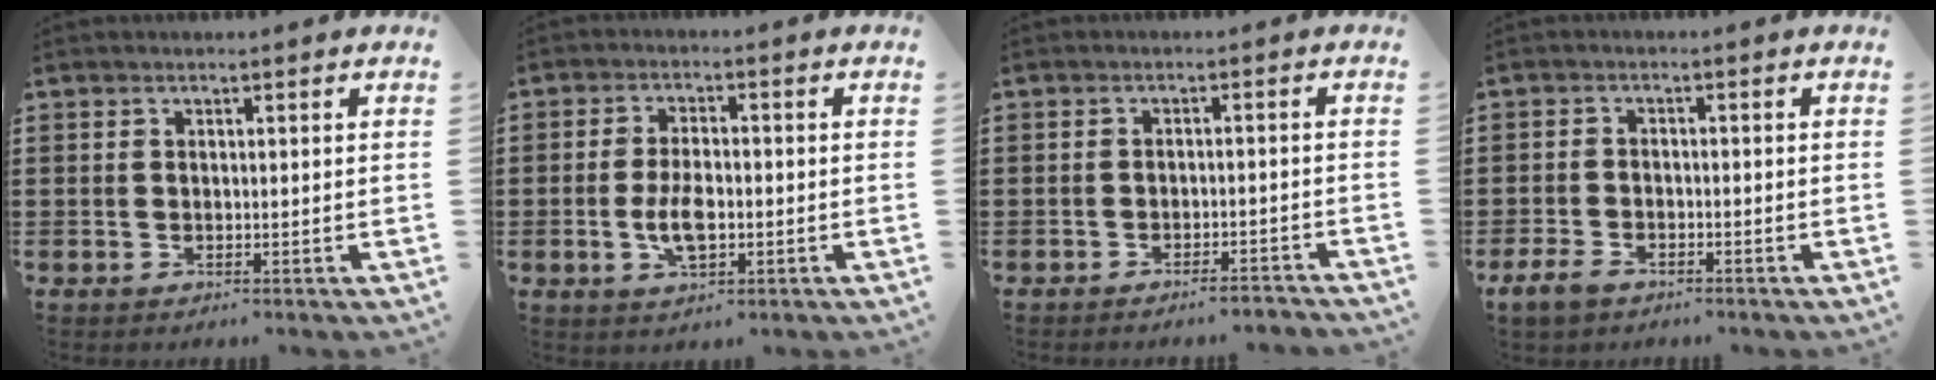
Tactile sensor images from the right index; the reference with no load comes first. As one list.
[{"total": 5.4, "force": [-1.0, 2.6, 4.7], "torque": [-0.102, 0.002, -0.022]}, {"total": 2.3, "force": [-2.2, -0.2, 0.6], "torque": [-0.012, -0.002, -0.045]}, {"total": 2.7, "force": [-1.9, 1.3, 1.4], "torque": [-0.039, 0.000, -0.041]}]